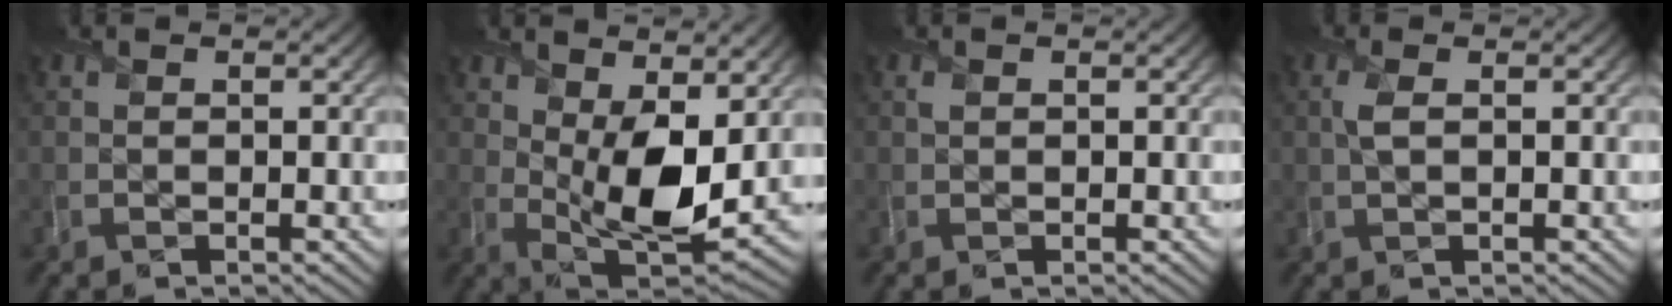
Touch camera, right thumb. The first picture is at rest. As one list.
[{"total": 10.3, "force": [2.2, 5.0, 8.7], "torque": [-0.169, -0.014, 0.046]}, {"total": 0.6, "force": [0.3, 0.4, 0.3], "torque": [-0.010, 0.000, 0.005]}, {"total": 1.9, "force": [0.3, 0.7, 1.7], "torque": [-0.046, 0.005, 0.005]}]